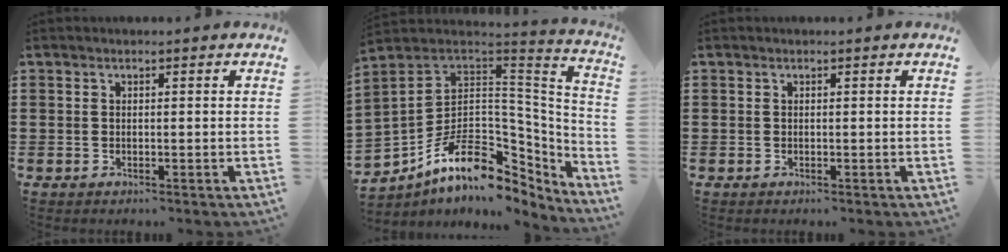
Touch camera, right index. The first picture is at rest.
{"total": 14.2, "force": [-5.6, 9.3, 9.0], "torque": [-0.164, 0.004, -0.096]}
{"total": 0.0}